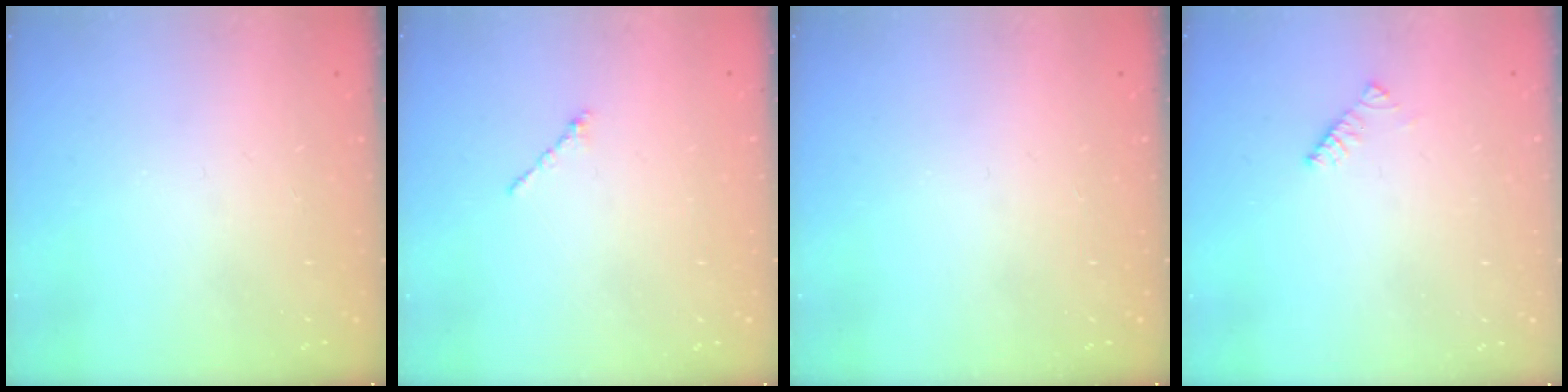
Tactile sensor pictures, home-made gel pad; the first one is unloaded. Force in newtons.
{"total": 1.0, "press": 0.9, "slide": 0.4}
{"total": 0.0}
{"total": 2.6, "press": 2.6, "slide": 0.4}